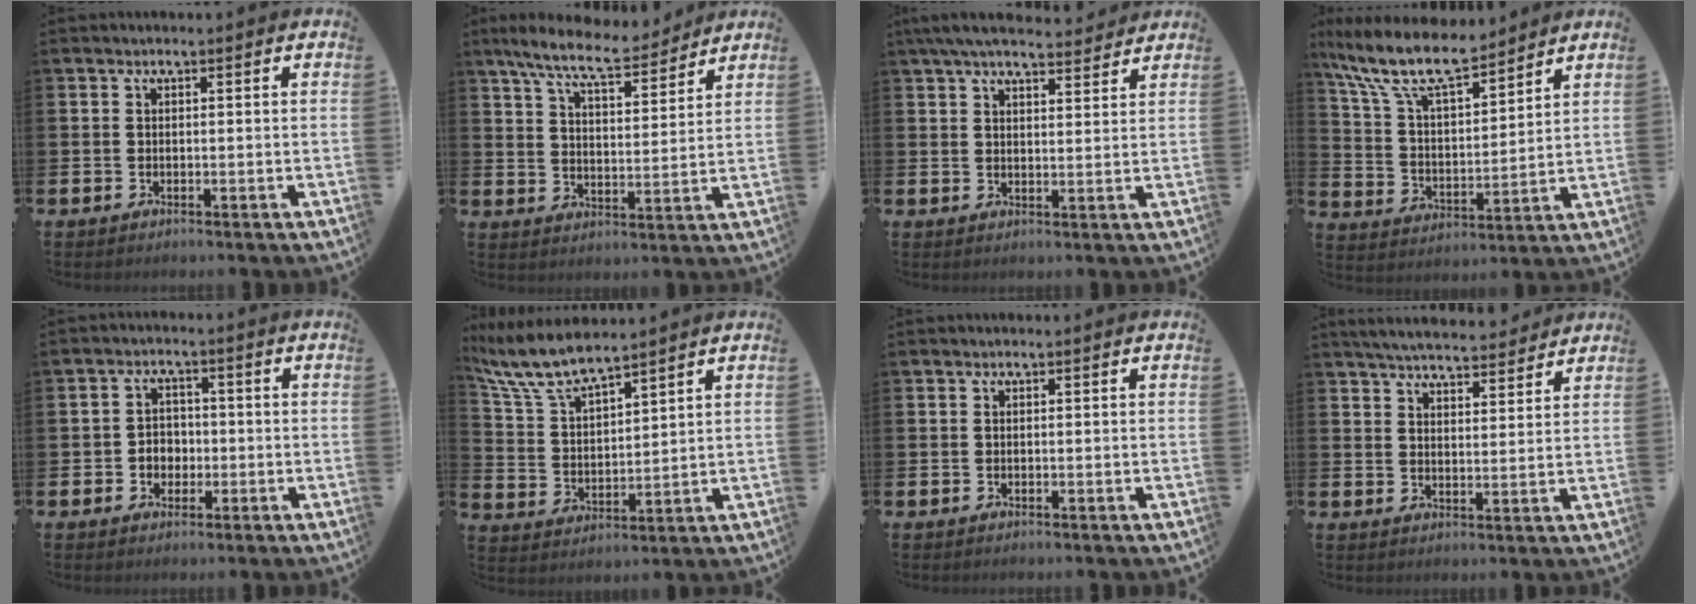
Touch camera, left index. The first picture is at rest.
{"total": 8.8, "force": [8.0, 1.3, 3.4], "torque": [-0.084, -0.039, 0.142]}
{"total": 6.0, "force": [5.5, 1.1, 2.0], "torque": [-0.046, -0.022, 0.100]}
{"total": 11.1, "force": [9.5, 2.6, 5.0], "torque": [-0.135, -0.050, 0.169]}
{"total": 2.9, "force": [-0.7, 2.6, 1.1], "torque": [-0.014, 0.002, -0.022]}
{"total": 7.8, "force": [7.2, 1.1, 2.8], "torque": [-0.085, -0.032, 0.129]}
{"total": 0.0}
{"total": 5.5, "force": [5.4, 0.6, 0.8], "torque": [-0.025, -0.032, 0.094]}